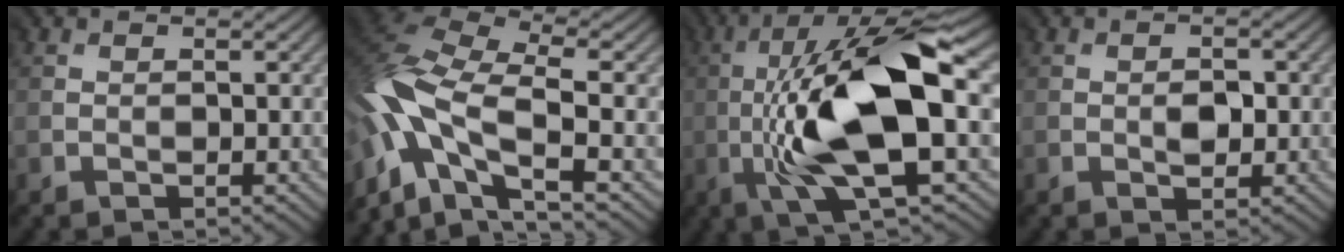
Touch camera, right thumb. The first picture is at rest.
{"total": 12.7, "force": [-3.9, 7.0, 9.8], "torque": [-0.232, -0.007, -0.077]}
{"total": 13.7, "force": [-1.1, 3.8, 13.2], "torque": [-0.247, 0.021, -0.016]}
{"total": 1.3, "force": [-0.3, 1.0, 0.8], "torque": [-0.013, 0.000, -0.002]}